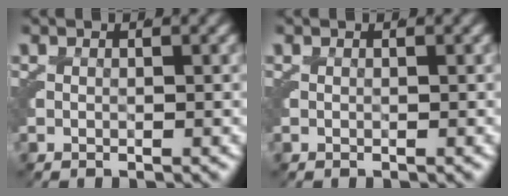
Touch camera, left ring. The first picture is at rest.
{"total": 0.0}